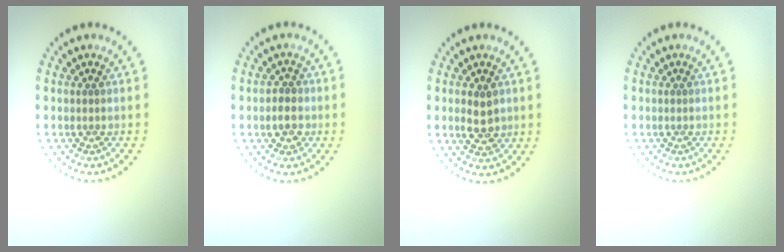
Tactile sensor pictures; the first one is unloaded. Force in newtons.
{"total": 1.7, "press": 1.6, "slide": 0.4}
{"total": 2.7, "press": 2.6, "slide": 0.3}
{"total": 0.0}